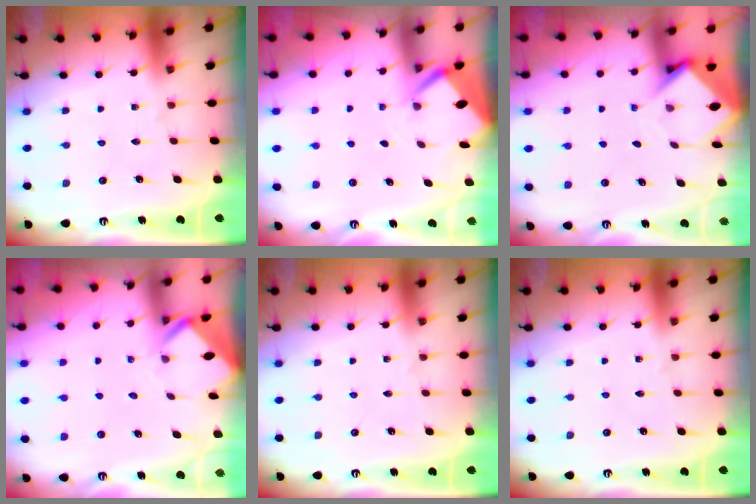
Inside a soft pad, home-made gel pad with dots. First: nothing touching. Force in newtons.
{"total": 2.6, "press": 2.5, "slide": 0.3}
{"total": 4.0, "press": 4.0, "slide": 0.3}
{"total": 2.7, "press": 2.7, "slide": 0.2}
{"total": 0.0}
{"total": 0.0}